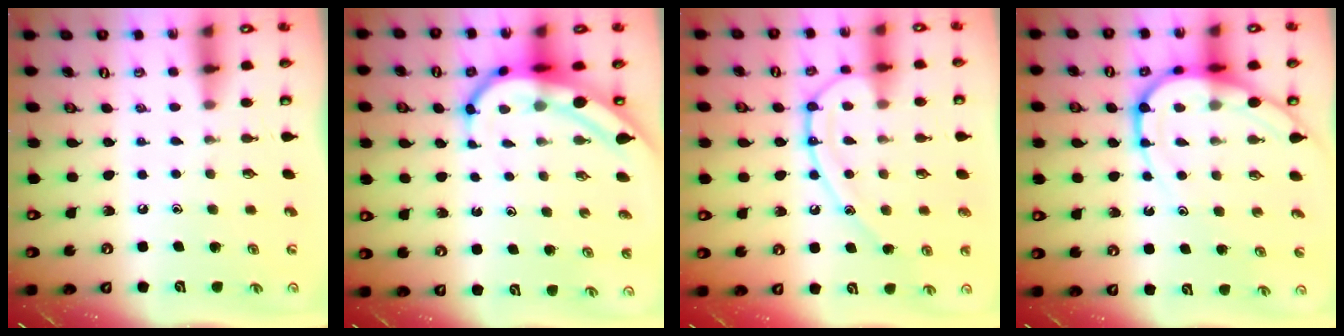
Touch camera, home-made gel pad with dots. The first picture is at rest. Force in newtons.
{"total": 6.5, "press": 6.5, "slide": 0.7}
{"total": 13.8, "press": 13.7, "slide": 1.4}
{"total": 10.8, "press": 10.8, "slide": 1.0}